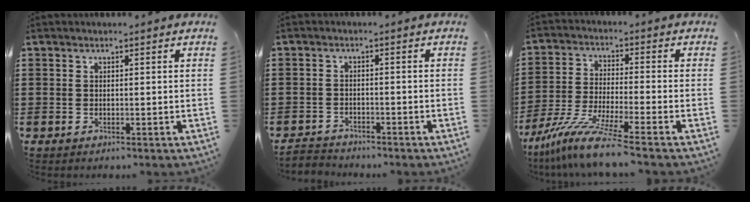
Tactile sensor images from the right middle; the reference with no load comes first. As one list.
[{"total": 2.4, "force": [-2.3, 0.4, -0.2], "torque": [-0.006, -0.003, -0.050]}, {"total": 9.2, "force": [-7.6, -0.2, 5.2], "torque": [-0.109, -0.011, -0.149]}]